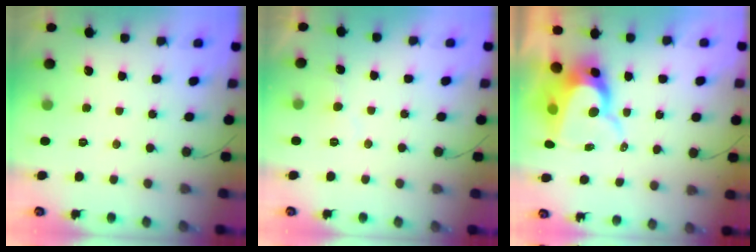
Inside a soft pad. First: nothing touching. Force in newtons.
{"total": 4.7, "press": 4.7, "slide": 0.5}
{"total": 11.0, "press": 10.9, "slide": 0.9}